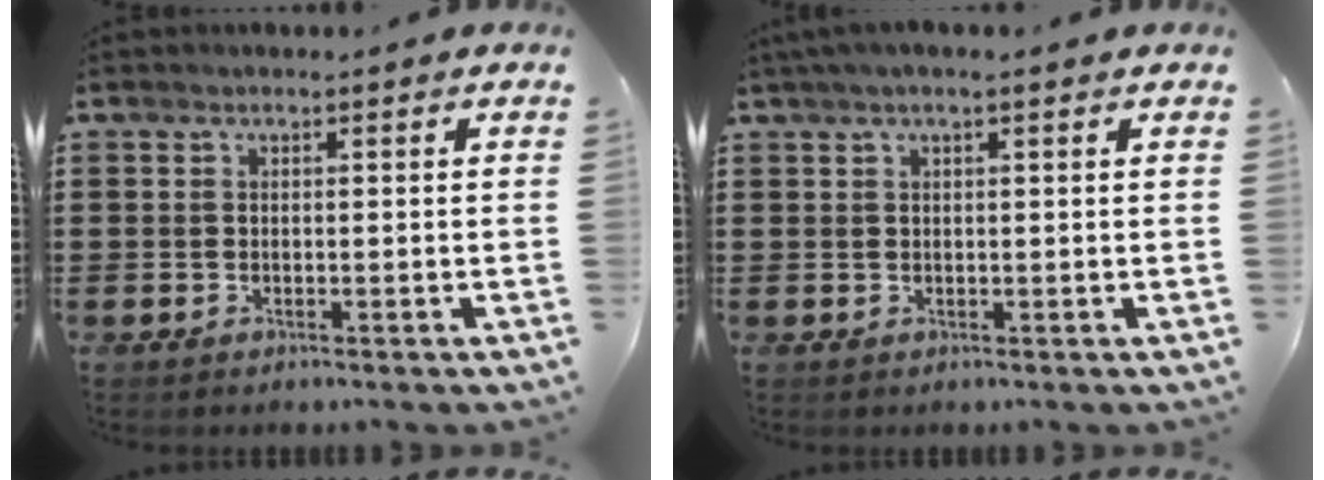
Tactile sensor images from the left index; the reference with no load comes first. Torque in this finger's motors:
{"motor_torque": [2.14, 0.00, 0.35, 0.09]}